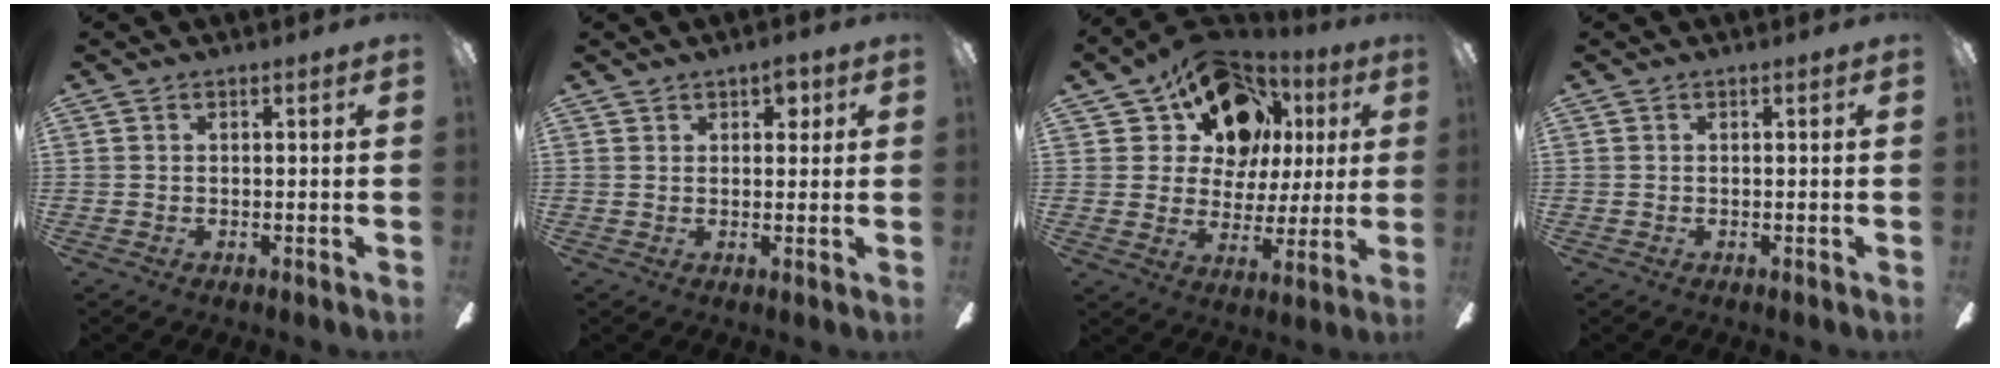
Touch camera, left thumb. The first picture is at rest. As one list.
[{"total": 3.2, "force": [2.1, 1.9, 1.4], "torque": [-0.014, -0.001, 0.034]}, {"total": 17.5, "force": [9.6, 12.3, 7.8], "torque": [-0.136, -0.034, 0.184]}, {"total": 0.0}]